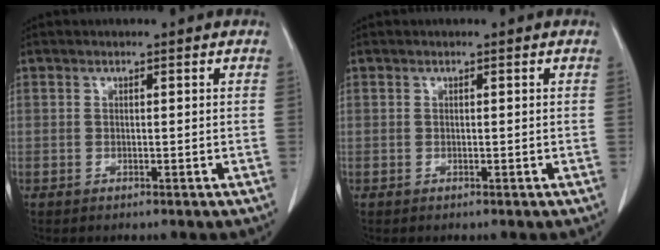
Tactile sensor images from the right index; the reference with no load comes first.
{"total": 0.0}